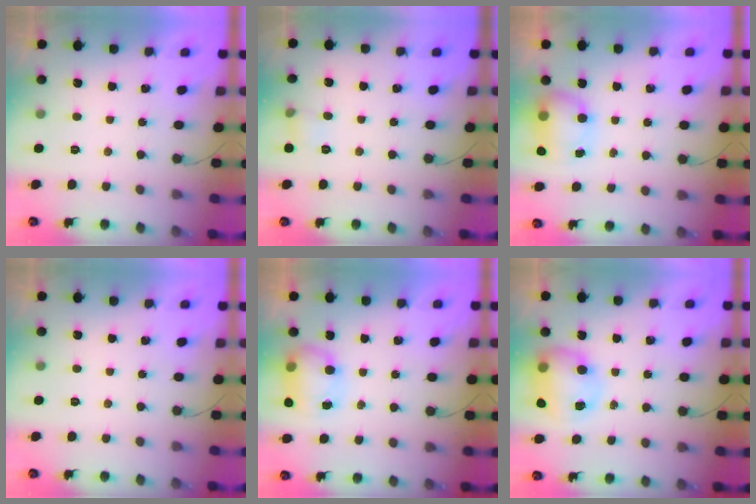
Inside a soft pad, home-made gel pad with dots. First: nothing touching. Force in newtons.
{"total": 4.5, "press": 4.3, "slide": 1.4}
{"total": 7.1, "press": 7.1, "slide": 0.7}
{"total": 0.0}
{"total": 8.3, "press": 8.3, "slide": 0.5}
{"total": 10.1, "press": 9.7, "slide": 2.8}